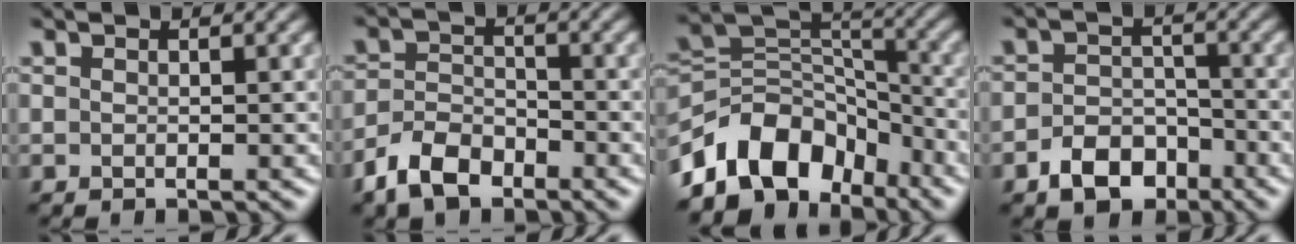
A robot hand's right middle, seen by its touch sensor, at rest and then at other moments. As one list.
[{"total": 4.5, "force": [-3.1, 2.5, 2.1], "torque": [-0.040, 0.000, -0.068]}, {"total": 9.4, "force": [-5.8, 5.9, 4.4], "torque": [-0.062, 0.012, -0.116]}, {"total": 4.3, "force": [-2.6, 2.9, 2.0], "torque": [-0.031, -0.001, -0.047]}]